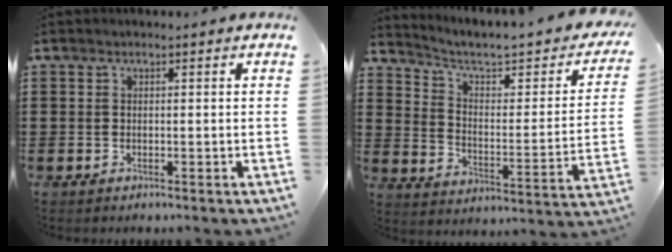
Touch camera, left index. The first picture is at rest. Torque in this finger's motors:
{"motor_torque": [2.14, 0.00, 0.15, 0.08]}